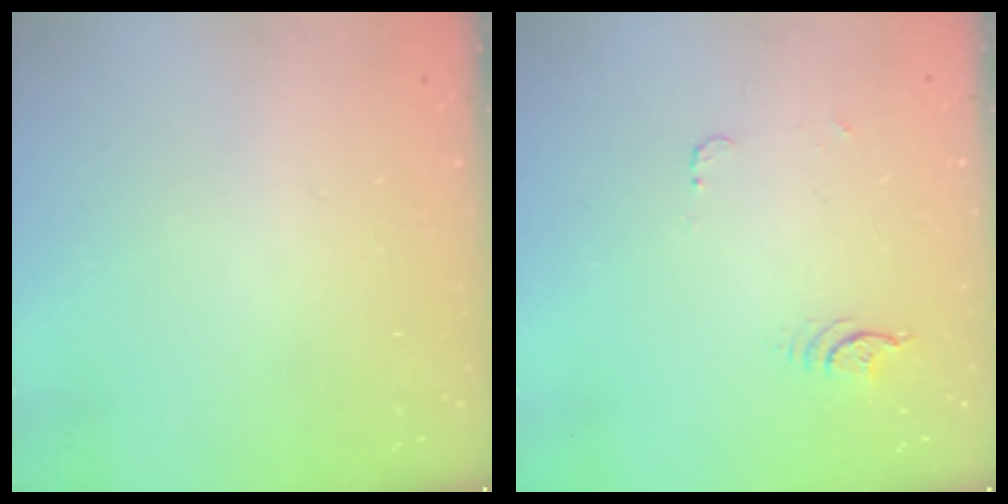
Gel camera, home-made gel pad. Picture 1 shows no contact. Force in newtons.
{"total": 4.4, "press": 4.1, "slide": 1.6}